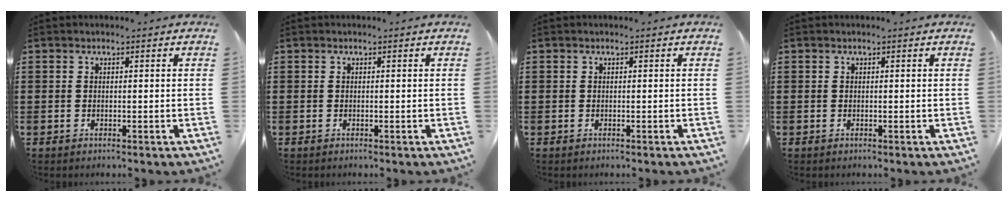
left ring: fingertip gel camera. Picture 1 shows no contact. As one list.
[{"total": 0.0}, {"total": 0.0}, {"total": 0.0}]